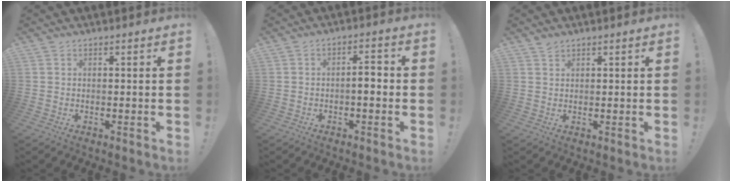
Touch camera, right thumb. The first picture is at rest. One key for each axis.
{"total": 4.7, "fx": -1.2, "fy": 1.6, "fz": 4.3, "tx": -0.069, "ty": 0.010, "tz": -0.024}
{"total": 1.7, "fx": 1.5, "fy": 0.5, "fz": 0.4, "tx": 0.000, "ty": -0.007, "tz": 0.027}